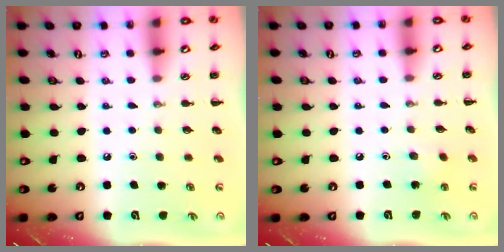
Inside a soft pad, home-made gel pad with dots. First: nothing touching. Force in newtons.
{"total": 2.4, "press": 2.4, "slide": 0.4}